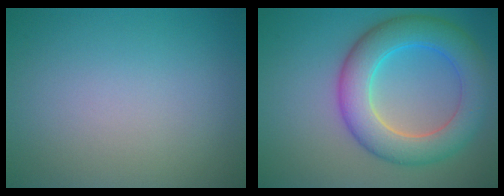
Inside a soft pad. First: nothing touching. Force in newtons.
{"total": 7.4, "press": 7.4, "slide": 0.5}